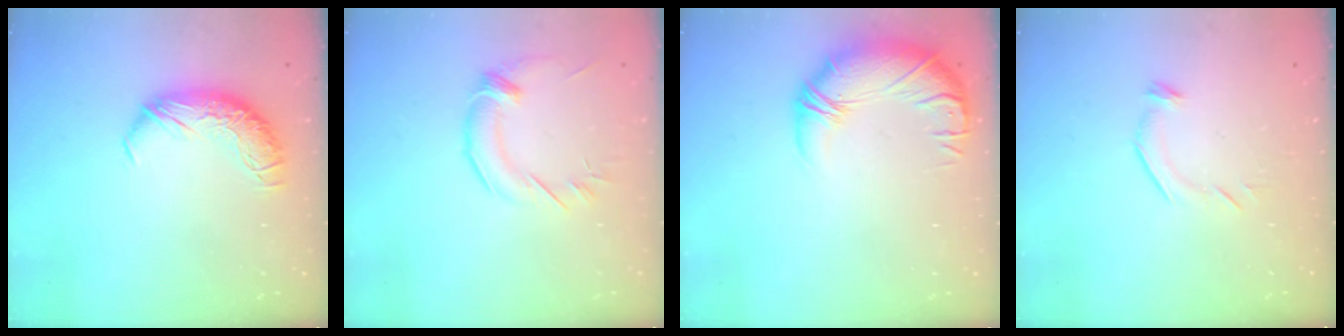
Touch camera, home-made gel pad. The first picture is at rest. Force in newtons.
{"total": 1.2, "press": 0.3, "slide": 1.1}
{"total": 3.3, "press": 0.7, "slide": 3.2}
{"total": 5.8, "press": 5.7, "slide": 1.0}